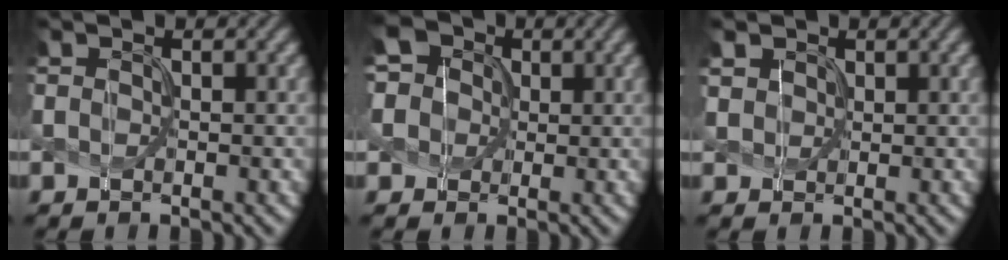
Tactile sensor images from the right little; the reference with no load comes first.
{"total": 6.7, "force": [2.7, 5.5, 2.7], "torque": [-0.058, 0.031, 0.025]}
{"total": 1.6, "force": [1.2, 1.1, 0.0], "torque": [-0.009, -0.001, 0.029]}